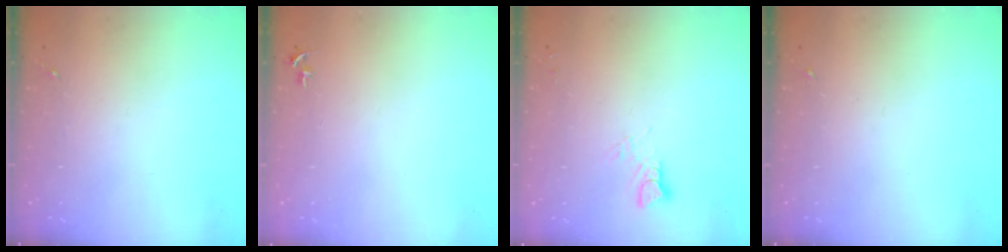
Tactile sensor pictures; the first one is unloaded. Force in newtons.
{"total": 2.7, "press": 2.7, "slide": 0.3}
{"total": 2.9, "press": 2.9, "slide": 0.2}
{"total": 0.0}